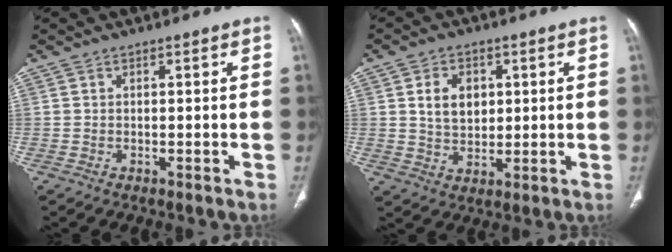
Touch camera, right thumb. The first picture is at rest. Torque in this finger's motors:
{"motor_torque": [0.77, 0.72, 0.93, 0.08, 0.02]}